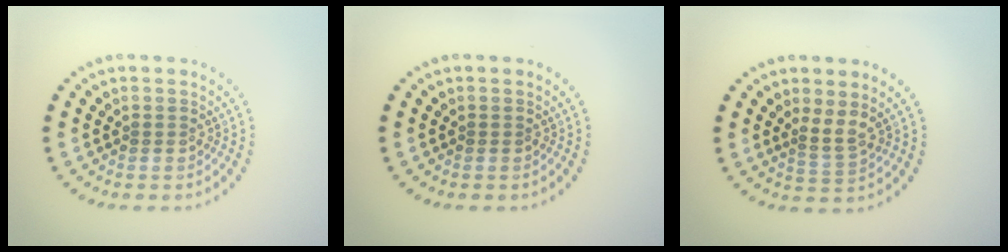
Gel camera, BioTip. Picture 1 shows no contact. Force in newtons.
{"total": 0.0}
{"total": 2.0, "press": 1.3, "slide": 1.5}